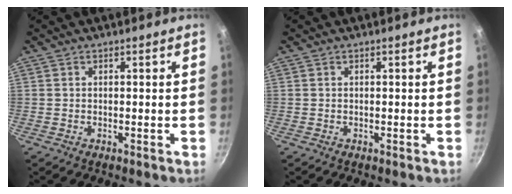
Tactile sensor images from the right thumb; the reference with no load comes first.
{"total": 0.0}